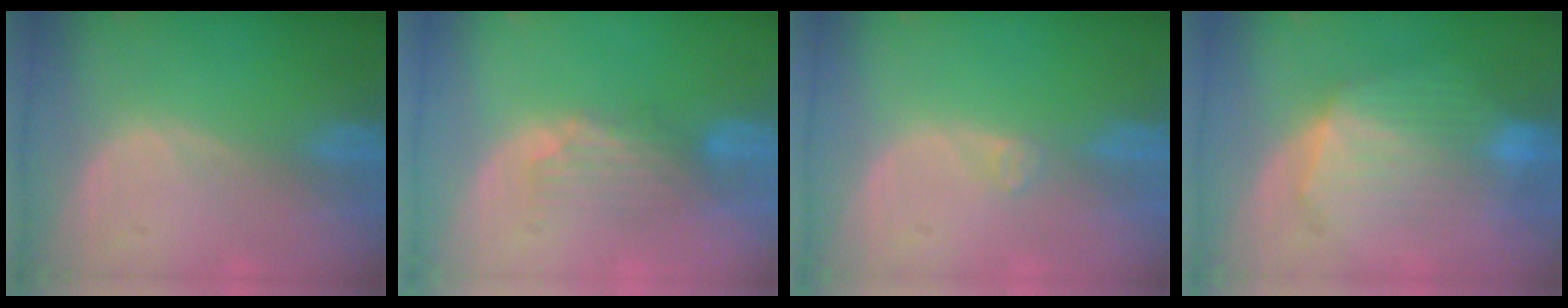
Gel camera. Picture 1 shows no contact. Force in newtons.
{"total": 4.5, "press": 3.9, "slide": 2.2}
{"total": 1.1, "press": 1.0, "slide": 0.2}
{"total": 7.9, "press": 7.9, "slide": 0.2}